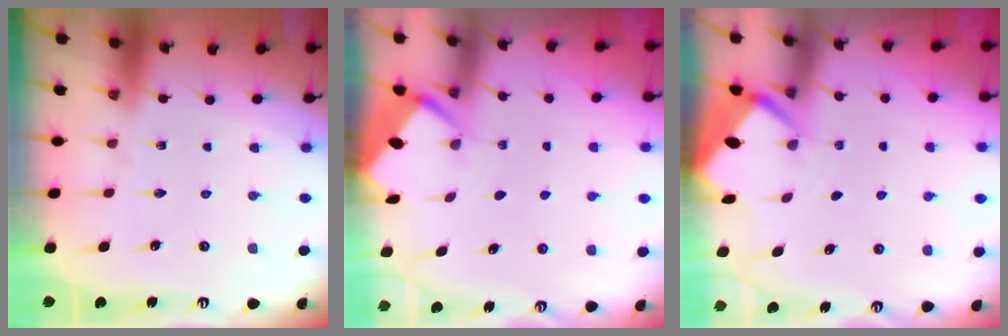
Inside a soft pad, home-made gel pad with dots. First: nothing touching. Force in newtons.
{"total": 2.6, "press": 2.6, "slide": 0.4}
{"total": 2.5, "press": 2.5, "slide": 0.3}